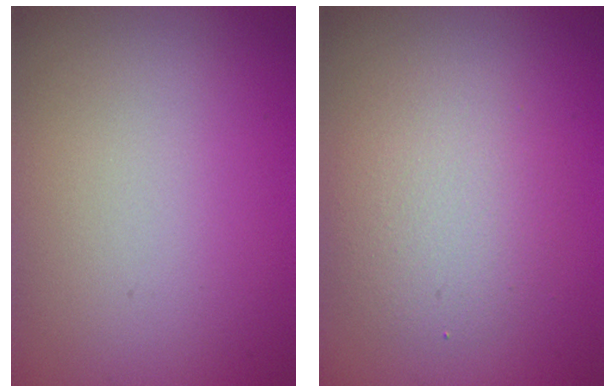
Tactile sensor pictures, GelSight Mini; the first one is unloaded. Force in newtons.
{"total": 3.5, "press": 3.5, "slide": 0.1}